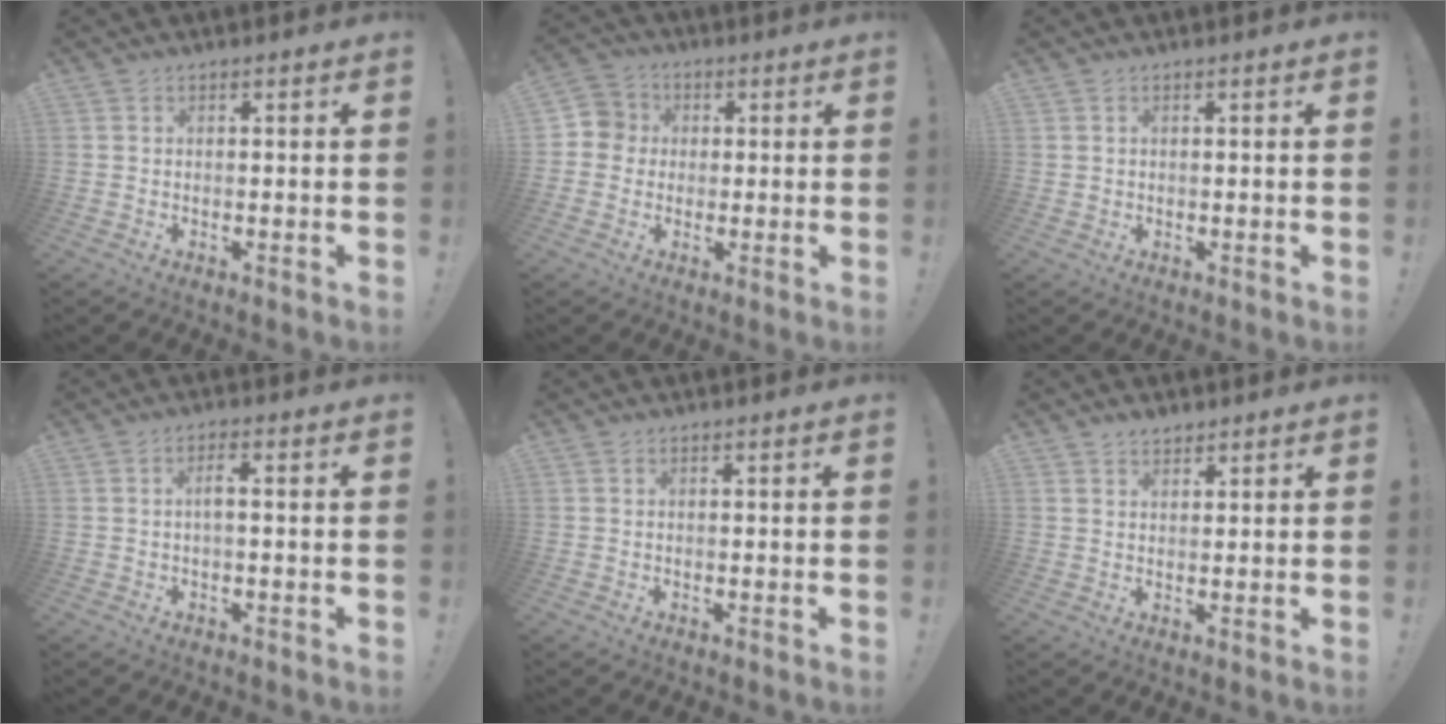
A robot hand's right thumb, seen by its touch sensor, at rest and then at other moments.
{"total": 5.7, "force": [0.1, 5.6, 1.0], "torque": [-0.008, 0.008, 0.002]}
{"total": 0.9, "force": [0.4, 0.8, 0.0], "torque": [0.003, 0.000, 0.007]}
{"total": 2.8, "force": [-0.2, 0.6, 2.7], "torque": [-0.056, 0.006, -0.006]}
{"total": 0.0}
{"total": 2.7, "force": [2.3, 1.2, 0.5], "torque": [0.001, -0.015, 0.041]}